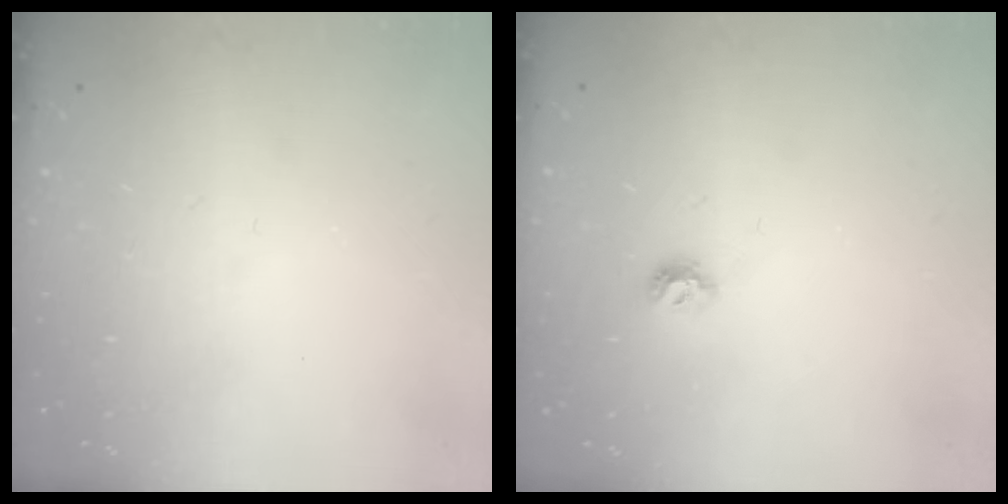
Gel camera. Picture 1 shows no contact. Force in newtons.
{"total": 4.9, "press": 4.8, "slide": 0.9}